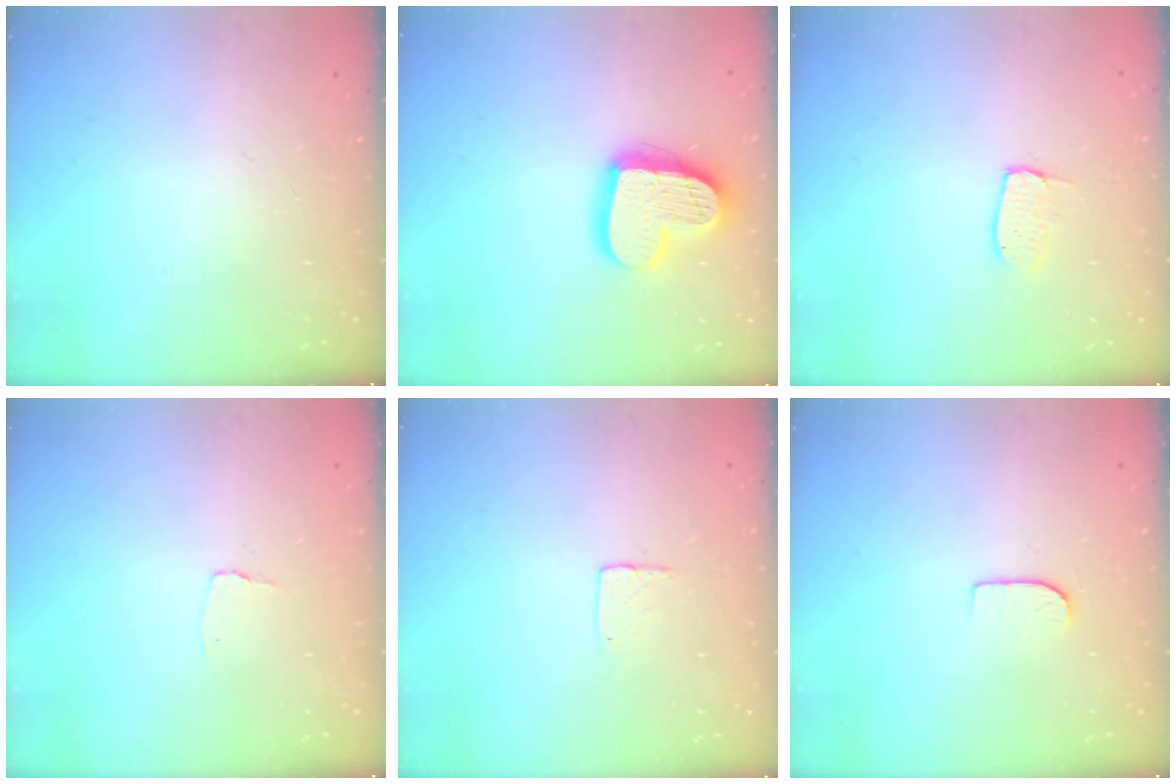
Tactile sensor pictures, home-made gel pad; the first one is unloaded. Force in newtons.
{"total": 16.9, "press": 16.9, "slide": 1.6}
{"total": 4.3, "press": 4.3, "slide": 0.2}
{"total": 2.6, "press": 2.6, "slide": 0.2}
{"total": 3.9, "press": 3.9, "slide": 0.3}
{"total": 5.5, "press": 5.5, "slide": 0.6}